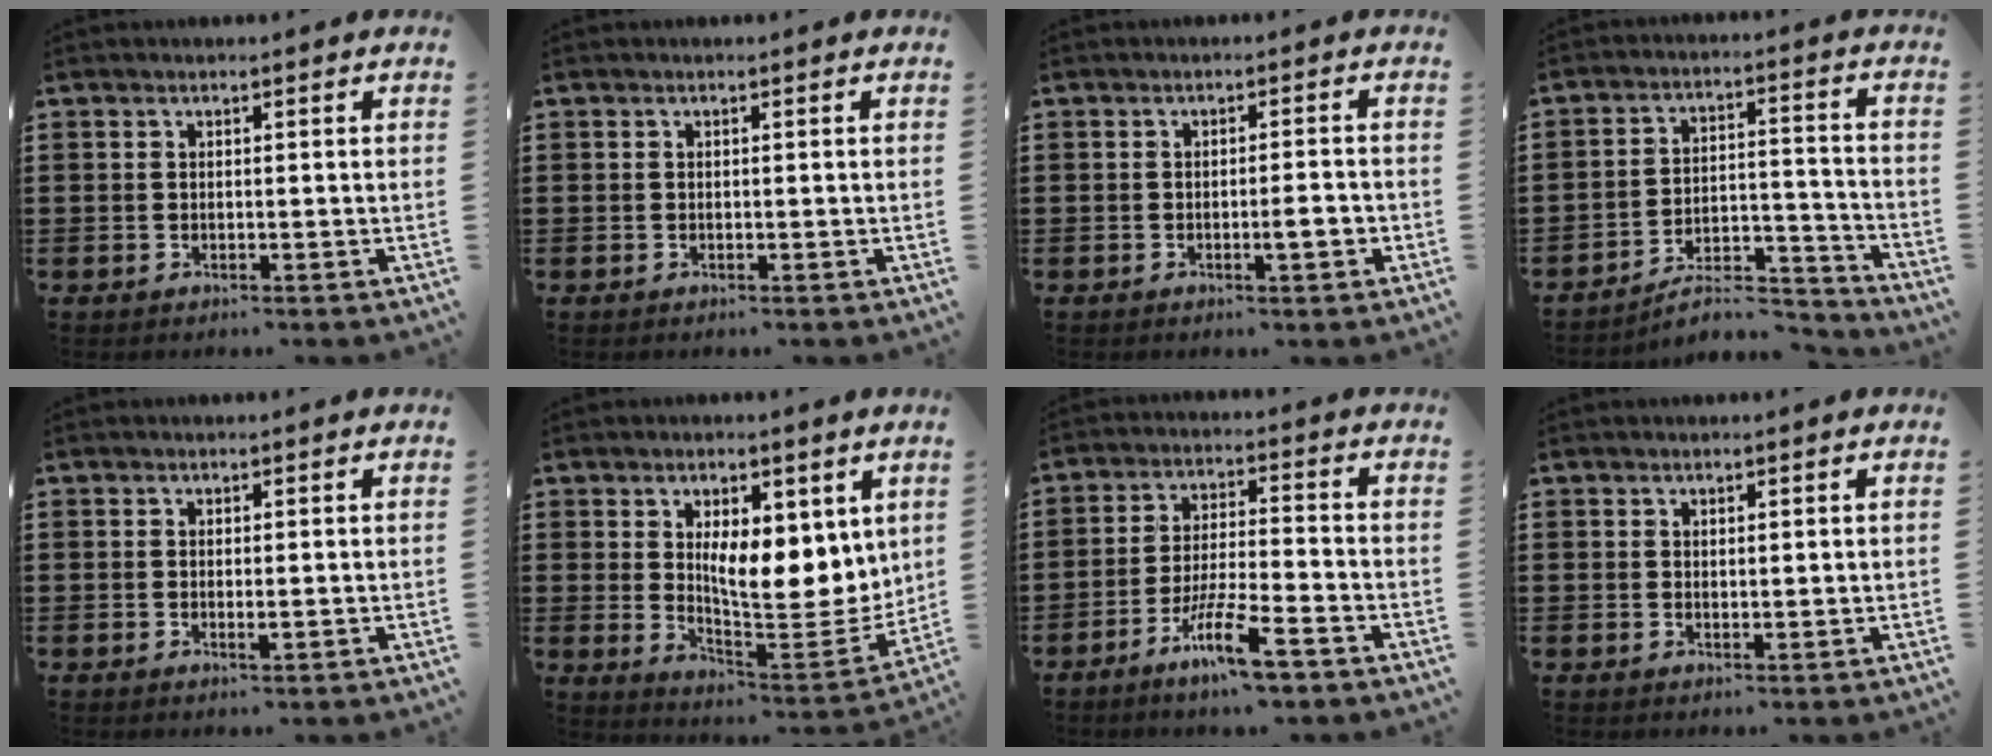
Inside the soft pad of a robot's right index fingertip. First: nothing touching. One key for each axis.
{"total": 0.0}
{"total": 3.2, "fx": -0.9, "fy": 0.5, "fz": 3.0, "tx": -0.042, "ty": -0.004, "tz": -0.018}
{"total": 6.5, "fx": -5.9, "fy": 1.7, "fz": 2.2, "tx": -0.031, "ty": 0.014, "tz": -0.113}
{"total": 0.9, "fx": -0.1, "fy": 0.2, "fz": 0.9, "tx": -0.016, "ty": -0.002, "tz": 0.000}
{"total": 9.0, "fx": 3.2, "fy": 4.1, "fz": 7.3, "tx": -0.107, "ty": -0.027, "tz": 0.052}
{"total": 9.7, "fx": -5.7, "fy": 1.4, "fz": 7.6, "tx": -0.153, "ty": -0.001, "tz": -0.109}
{"total": 0.7, "fx": 0.5, "fy": 0.3, "fz": 0.3, "tx": -0.008, "ty": 0.003, "tz": 0.010}